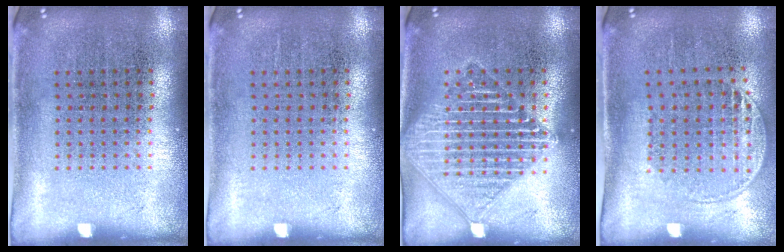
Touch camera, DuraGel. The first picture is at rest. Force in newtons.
{"total": 0.0}
{"total": 3.3, "press": 3.3, "slide": 0.5}
{"total": 1.6, "press": 1.3, "slide": 0.9}